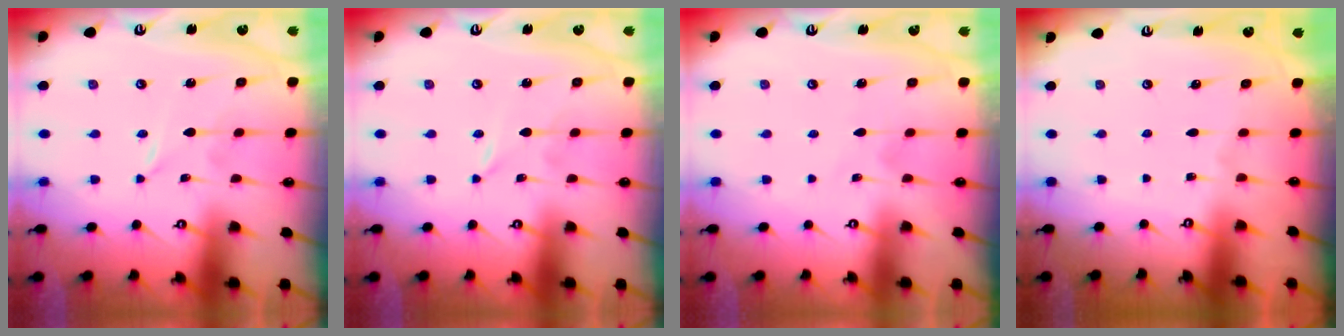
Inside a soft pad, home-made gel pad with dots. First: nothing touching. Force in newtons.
{"total": 0.0}
{"total": 3.3, "press": 3.3, "slide": 0.3}
{"total": 0.0}